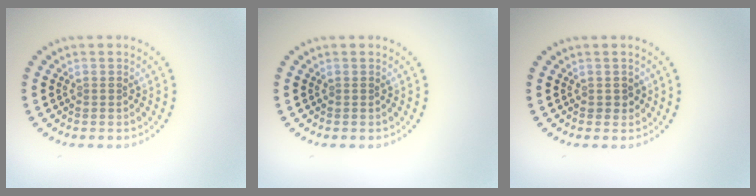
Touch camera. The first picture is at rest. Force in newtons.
{"total": 0.0}
{"total": 0.9, "press": 0.8, "slide": 0.3}